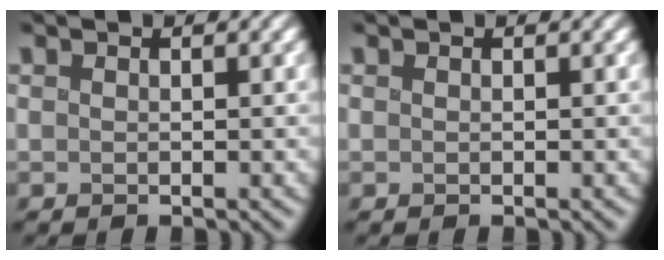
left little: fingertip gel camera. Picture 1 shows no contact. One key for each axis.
{"total": 0.0}